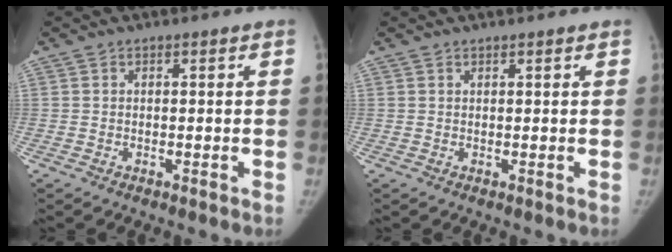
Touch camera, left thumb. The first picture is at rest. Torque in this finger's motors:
{"motor_torque": [0.26, -0.12, -0.02, -0.46, 0.01]}